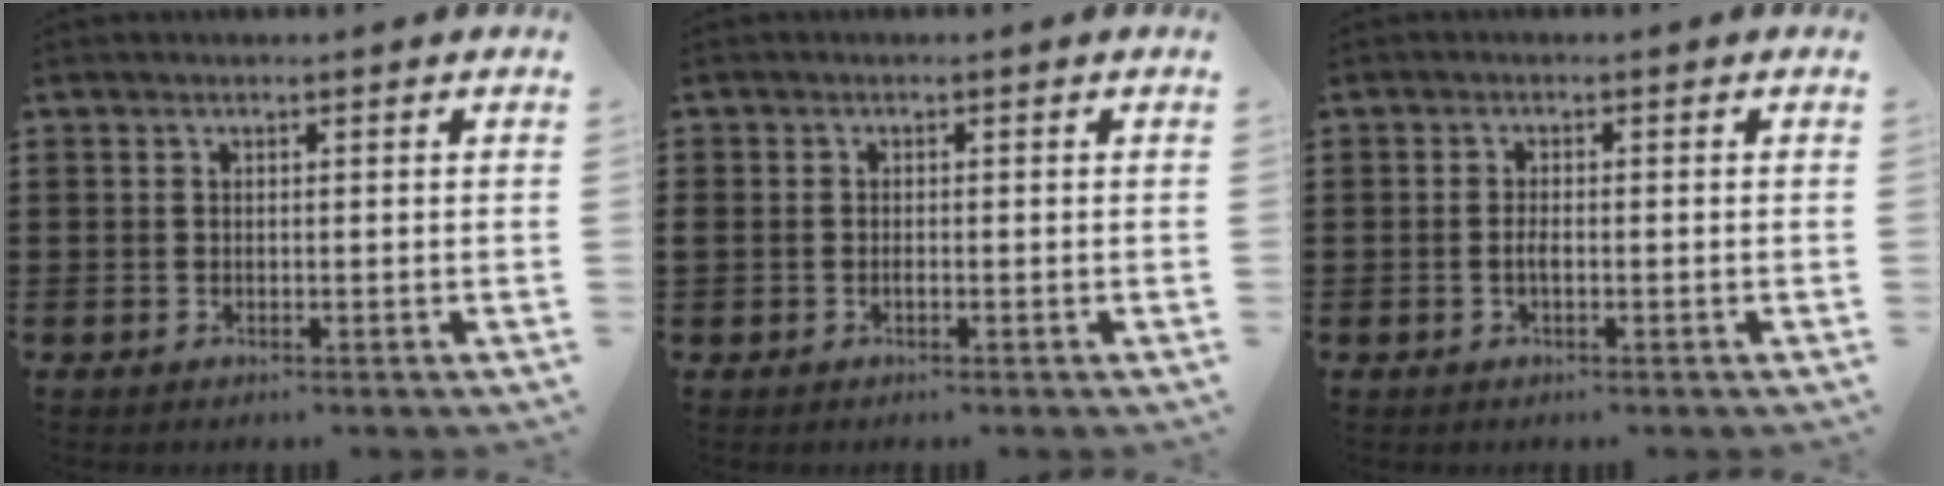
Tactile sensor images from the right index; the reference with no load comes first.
{"total": 0.7, "force": [-0.4, 0.3, 0.6], "torque": [-0.013, -0.007, -0.005]}
{"total": 1.7, "force": [-0.4, 0.5, 1.5], "torque": [-0.037, -0.003, -0.010]}